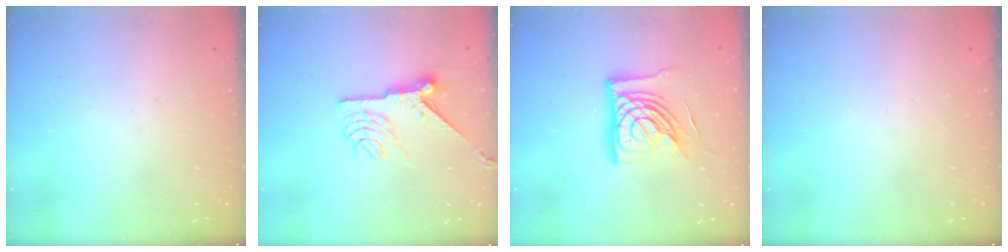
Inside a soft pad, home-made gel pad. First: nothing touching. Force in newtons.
{"total": 10.2, "press": 10.2, "slide": 0.5}
{"total": 15.6, "press": 15.5, "slide": 1.2}
{"total": 0.0}